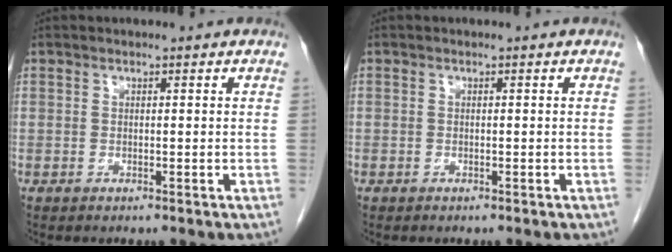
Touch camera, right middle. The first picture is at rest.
{"total": 0.0}